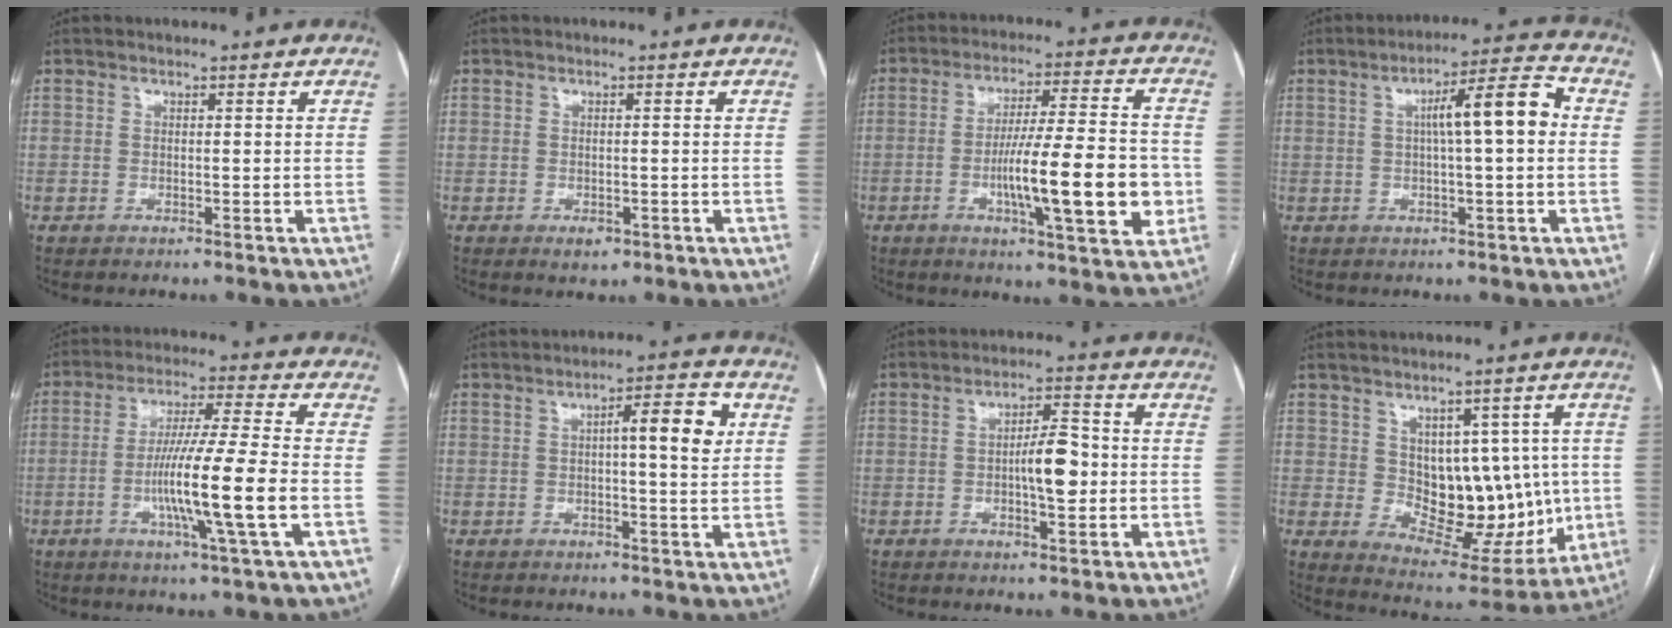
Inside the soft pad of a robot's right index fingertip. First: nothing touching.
{"total": 1.8, "force": [-0.9, 1.1, 1.2], "torque": [-0.012, 0.001, -0.006]}
{"total": 15.7, "force": [-3.3, 1.9, 15.2], "torque": [-0.243, 0.000, -0.050]}
{"total": 9.5, "force": [1.1, 0.9, 9.4], "torque": [-0.146, 0.027, 0.015]}
{"total": 12.9, "force": [-3.0, -1.0, 12.5], "torque": [-0.232, -0.011, -0.060]}
{"total": 7.5, "force": [1.4, 0.9, 7.3], "torque": [-0.106, 0.014, 0.016]}
{"total": 6.4, "force": [-0.6, 1.6, 6.2], "torque": [-0.104, 0.007, -0.009]}
{"total": 12.3, "force": [0.5, 7.6, 9.8], "torque": [-0.110, 0.015, 0.035]}